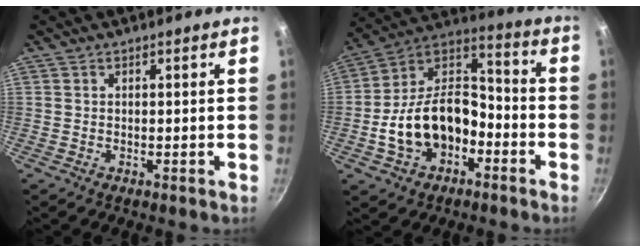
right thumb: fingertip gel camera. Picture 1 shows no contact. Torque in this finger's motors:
{"motor_torque": [0.14, 0.64, 0.98, -1.08, 0.46]}